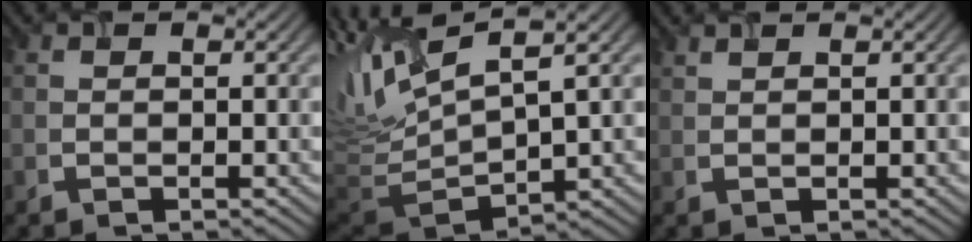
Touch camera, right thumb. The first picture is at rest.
{"total": 12.9, "force": [4.1, 4.8, 11.3], "torque": [-0.268, 0.005, 0.087]}
{"total": 0.8, "force": [0.8, 0.0, 0.3], "torque": [-0.009, -0.002, 0.016]}